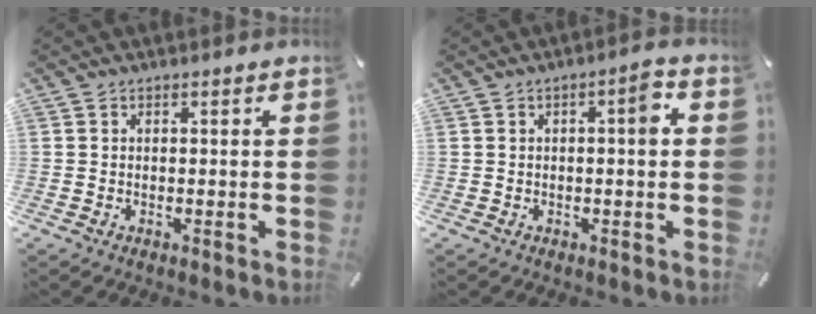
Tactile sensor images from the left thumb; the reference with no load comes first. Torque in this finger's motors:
{"motor_torque": [0.21, 0.22, 0.02, -0.05, 0.04]}